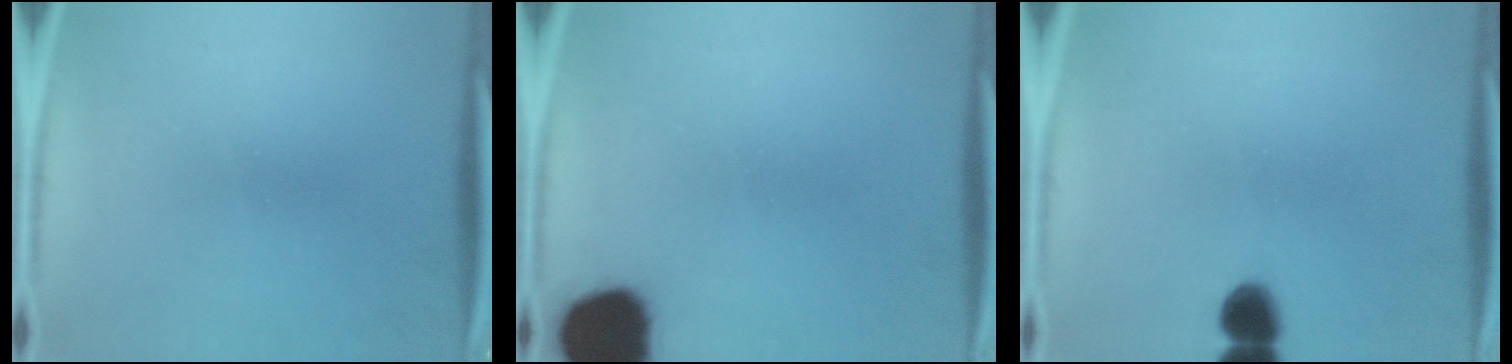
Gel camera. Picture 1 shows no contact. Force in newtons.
{"total": 13.5}
{"total": 5.5}